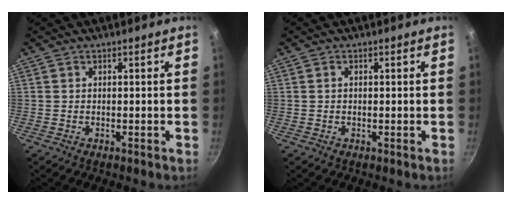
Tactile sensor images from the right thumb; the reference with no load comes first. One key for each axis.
{"total": 0.6, "fx": 0.0, "fy": 0.4, "fz": 0.4, "tx": -0.005, "ty": 0.004, "tz": 0.000}